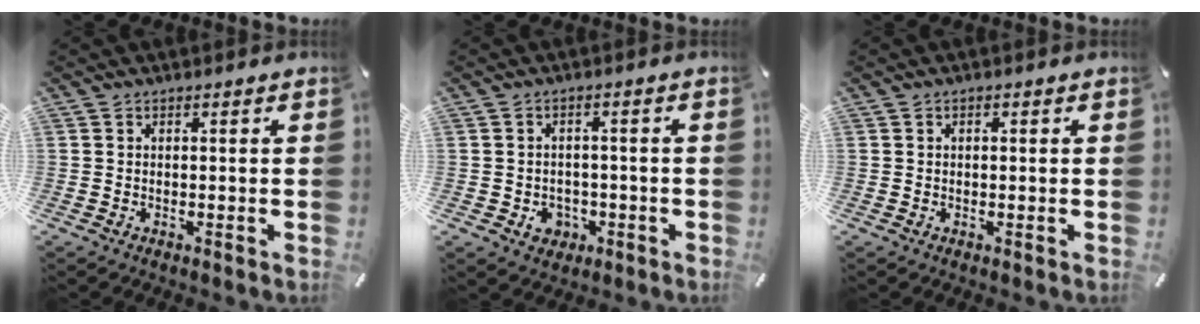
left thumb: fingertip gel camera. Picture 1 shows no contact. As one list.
[{"total": 4.9, "force": [-1.6, 4.2, 1.8], "torque": [-0.029, 0.004, -0.028]}, {"total": 0.8, "force": [0.1, 0.6, 0.5], "torque": [-0.010, 0.004, 0.000]}]